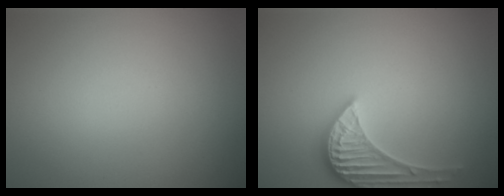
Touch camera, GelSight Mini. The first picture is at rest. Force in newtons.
{"total": 3.5, "press": 3.3, "slide": 1.0}